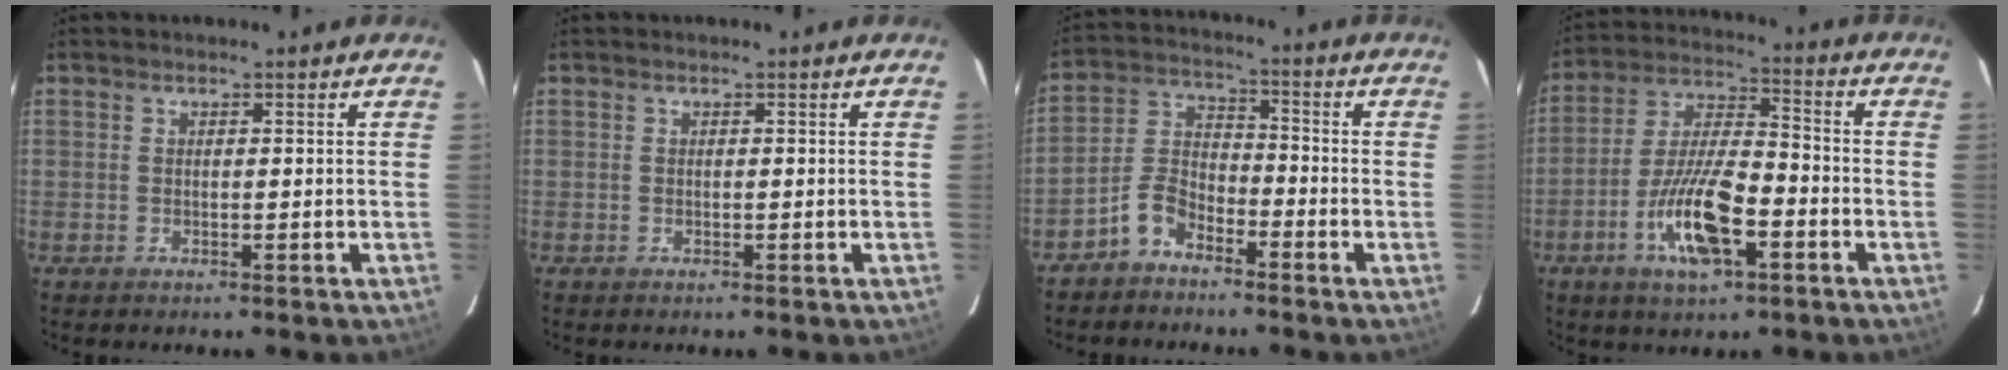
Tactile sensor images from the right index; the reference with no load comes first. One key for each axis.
{"total": 0.0}
{"total": 5.6, "fx": -4.1, "fy": 2.9, "fz": 2.5, "tx": -0.056, "ty": 0.008, "tz": -0.087}
{"total": 12.7, "fx": -5.1, "fy": 3.5, "fz": 11.1, "tx": -0.223, "ty": -0.001, "tz": -0.092}